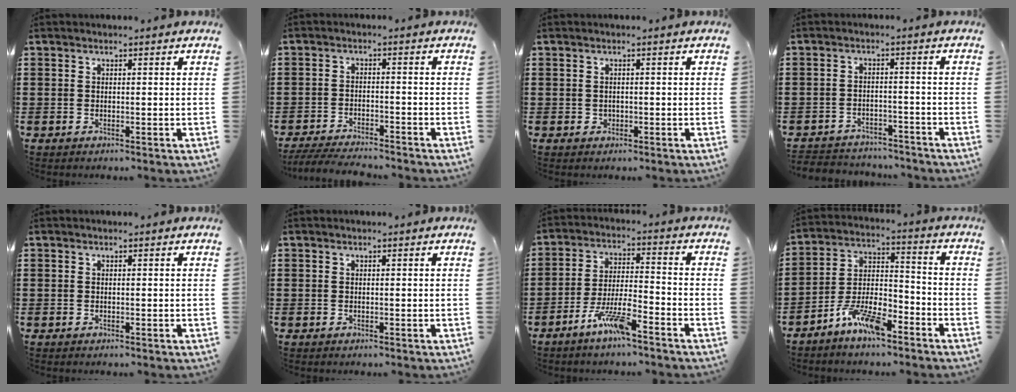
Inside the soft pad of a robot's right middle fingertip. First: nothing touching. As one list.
[{"total": 4.2, "force": [-4.1, 0.3, 0.9], "torque": [-0.023, -0.004, -0.084]}, {"total": 0.7, "force": [0.1, 0.6, 0.2], "torque": [-0.005, 0.005, 0.000]}, {"total": 3.2, "force": [-3.2, 0.6, -0.2], "torque": [-0.006, -0.002, -0.068]}, {"total": 0.0}, {"total": 0.0}, {"total": 7.1, "force": [-4.8, 1.1, 5.0], "torque": [-0.113, -0.004, -0.095]}, {"total": 8.6, "force": [-6.4, 2.5, 5.2], "torque": [-0.120, 0.003, -0.127]}]